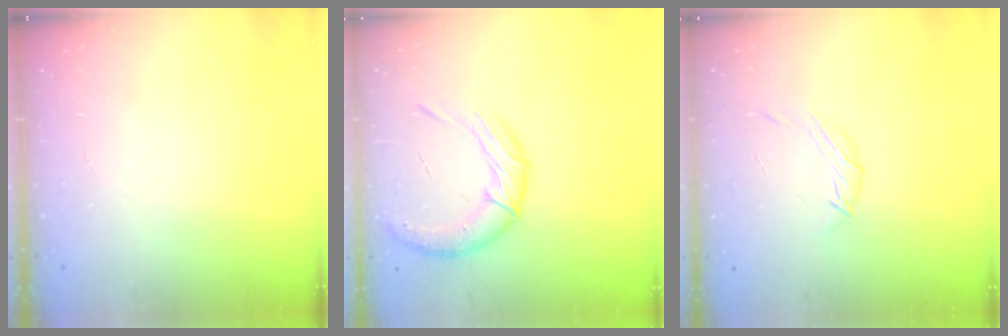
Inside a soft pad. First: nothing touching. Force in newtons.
{"total": 14.7, "press": 14.5, "slide": 2.0}
{"total": 6.1, "press": 5.9, "slide": 1.4}